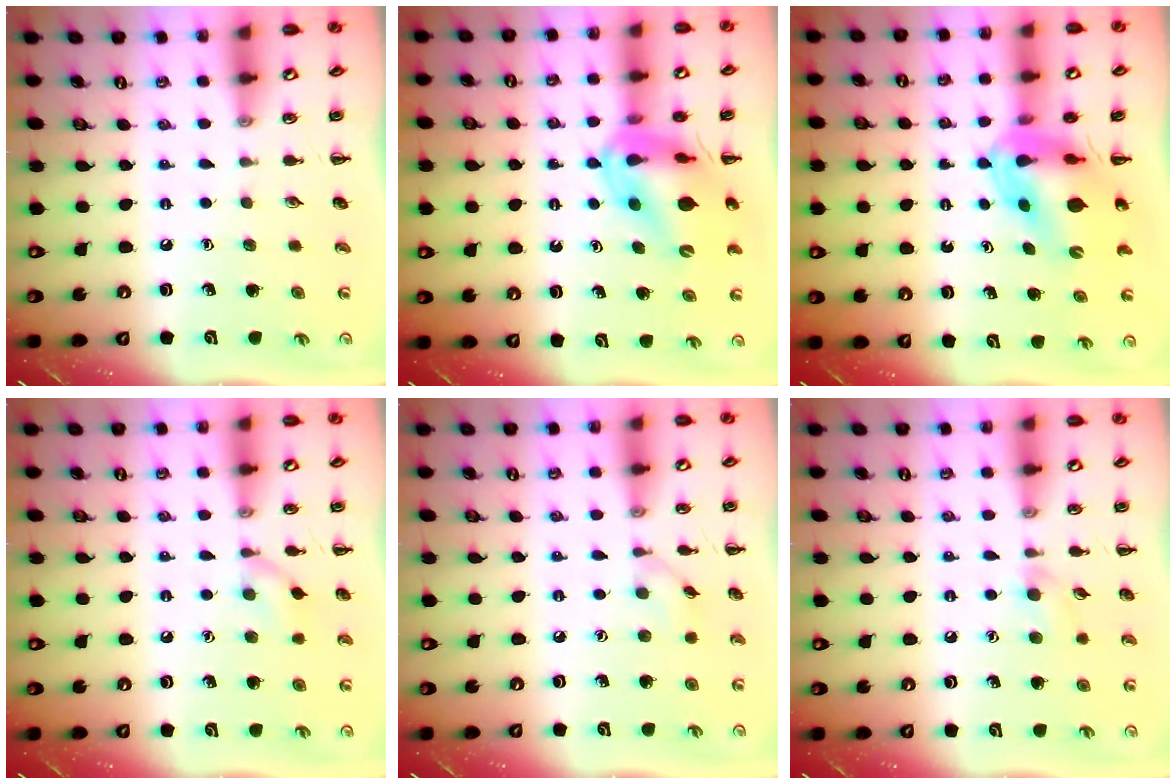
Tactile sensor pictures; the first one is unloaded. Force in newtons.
{"total": 14.4, "press": 13.7, "slide": 4.4}
{"total": 11.6, "press": 11.0, "slide": 3.6}
{"total": 7.4, "press": 7.2, "slide": 1.9}
{"total": 3.9, "press": 3.6, "slide": 1.6}
{"total": 5.2, "press": 4.9, "slide": 1.9}